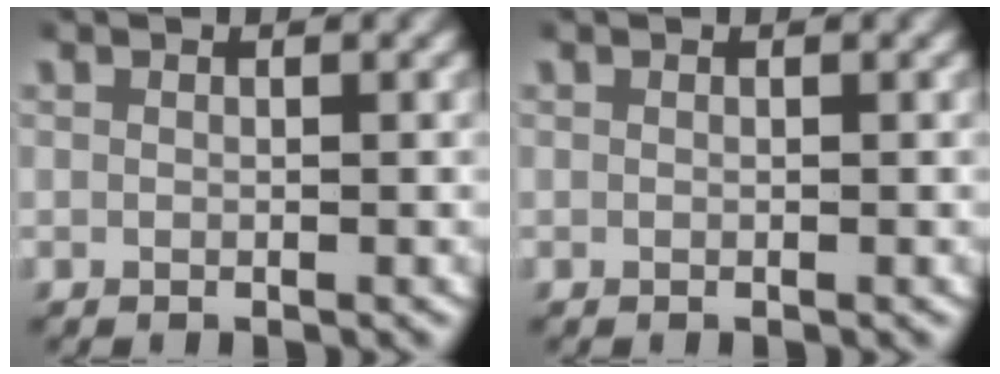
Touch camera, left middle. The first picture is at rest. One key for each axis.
{"total": 0.0}